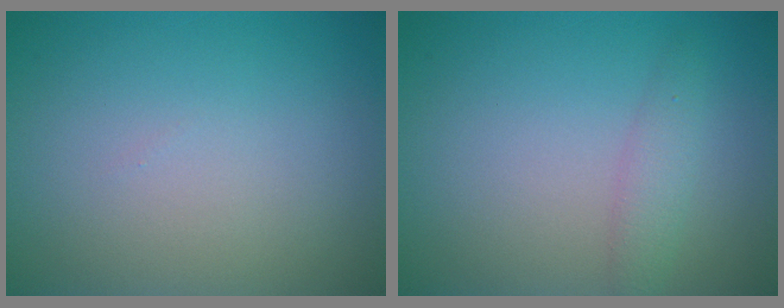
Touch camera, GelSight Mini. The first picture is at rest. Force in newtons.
{"total": 1.7, "press": 1.7, "slide": 0.1}